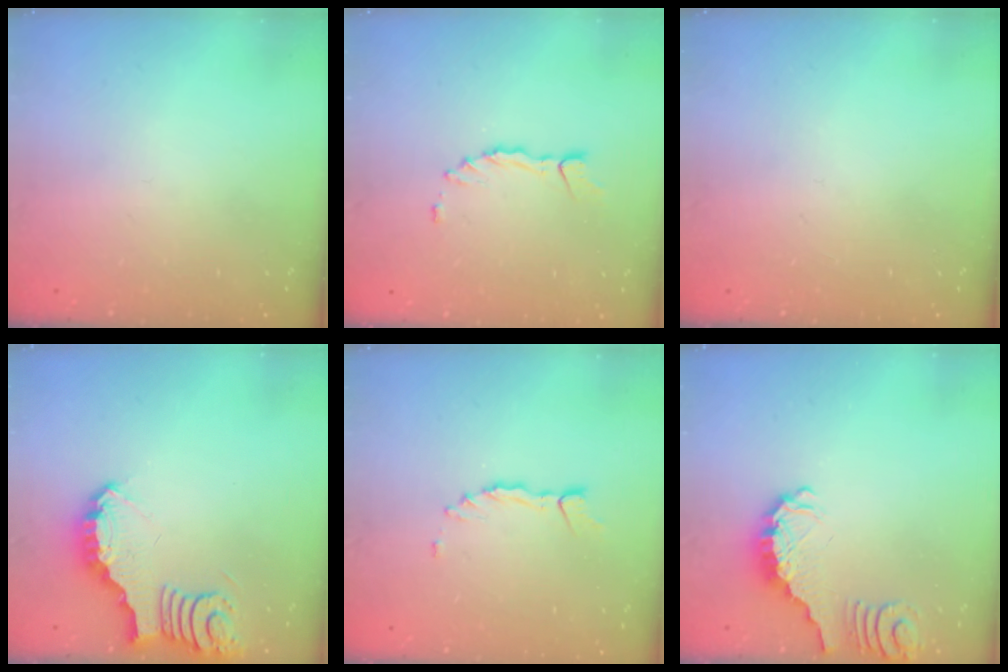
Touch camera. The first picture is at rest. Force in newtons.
{"total": 2.8, "press": 2.8, "slide": 0.4}
{"total": 0.0}
{"total": 3.8, "press": 3.8, "slide": 0.3}
{"total": 1.5, "press": 1.5, "slide": 0.2}
{"total": 1.2, "press": 1.2, "slide": 0.2}